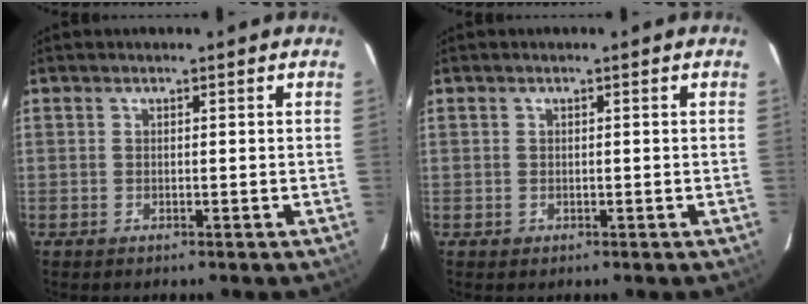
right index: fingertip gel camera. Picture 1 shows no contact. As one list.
[{"total": 0.6, "force": [-0.1, 0.6, 0.0], "torque": [0.002, 0.001, 0.000]}]